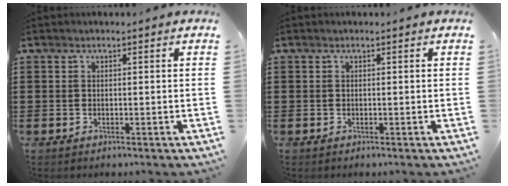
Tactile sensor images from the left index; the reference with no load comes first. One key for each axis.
{"total": 0.0}